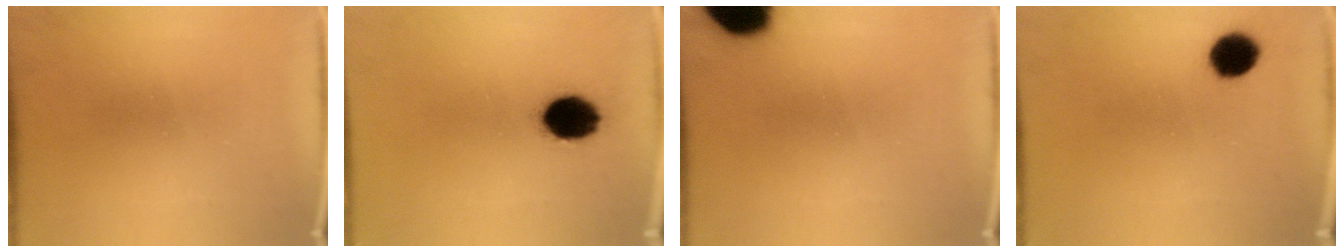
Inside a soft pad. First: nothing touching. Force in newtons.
{"total": 10.0}
{"total": 14.7}
{"total": 6.4}